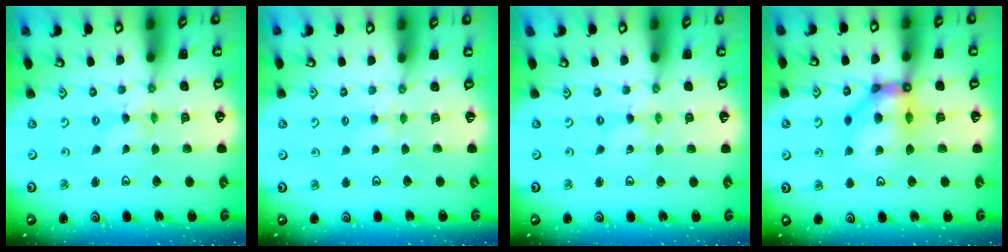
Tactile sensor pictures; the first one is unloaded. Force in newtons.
{"total": 3.0, "press": 2.9, "slide": 0.4}
{"total": 0.0}
{"total": 12.2, "press": 12.1, "slide": 1.5}